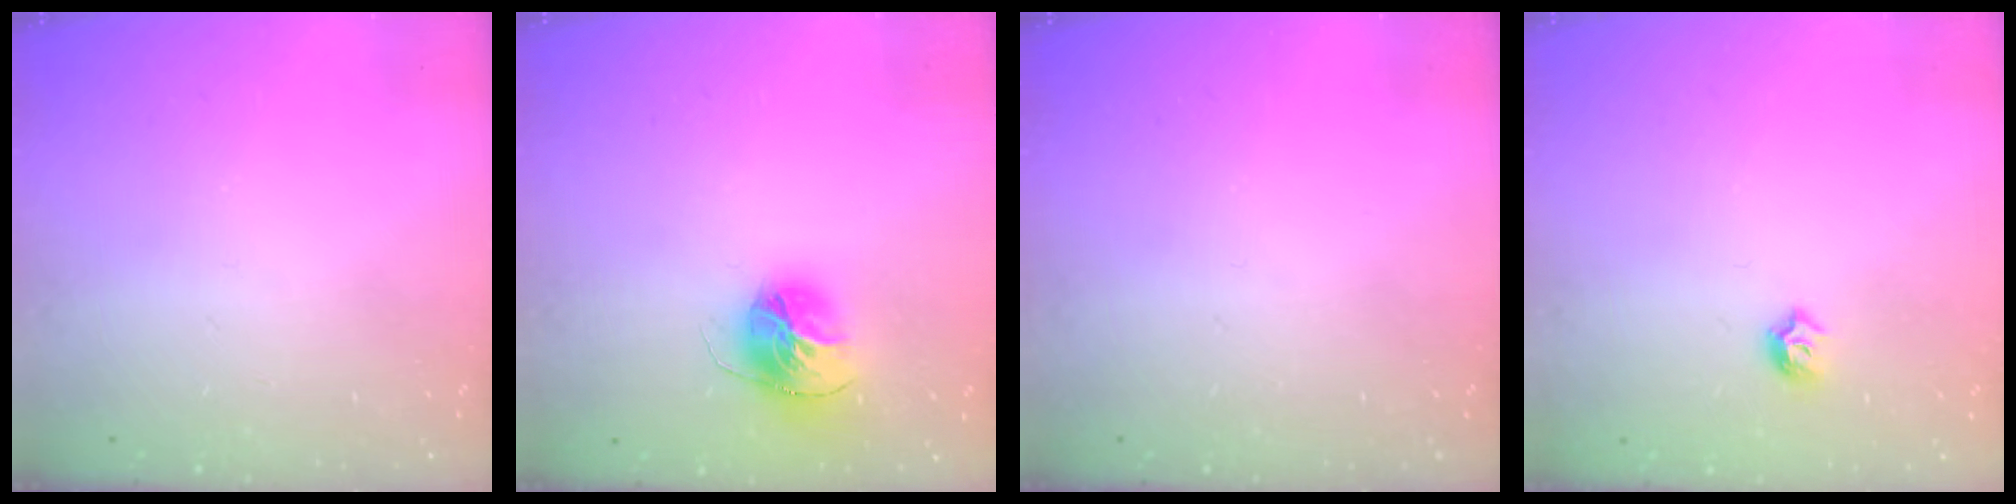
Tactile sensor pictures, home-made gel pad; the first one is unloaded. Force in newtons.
{"total": 14.3, "press": 14.3, "slide": 1.5}
{"total": 0.0}
{"total": 5.3, "press": 5.3, "slide": 0.9}